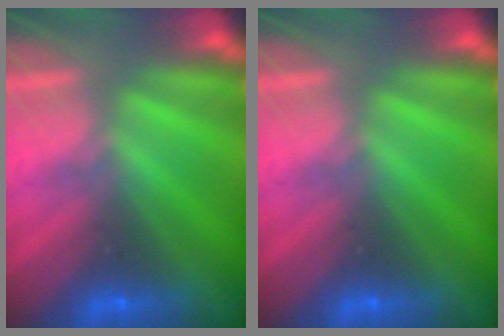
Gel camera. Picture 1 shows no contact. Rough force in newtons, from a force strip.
{"total": 0.0}